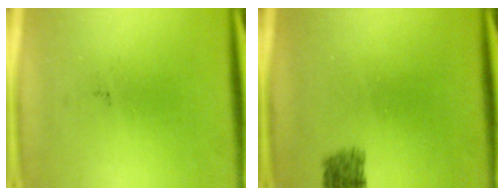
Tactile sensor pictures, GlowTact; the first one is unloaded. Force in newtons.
{"total": 2.5}